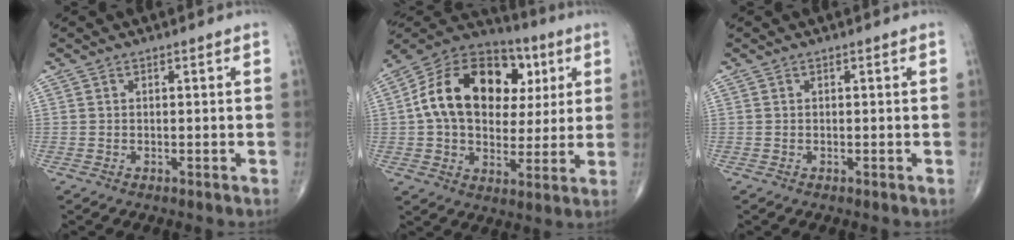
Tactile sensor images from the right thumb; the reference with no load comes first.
{"total": 22.4, "force": [4.7, 15.3, 15.7], "torque": [-0.239, 0.017, 0.071]}
{"total": 0.0}